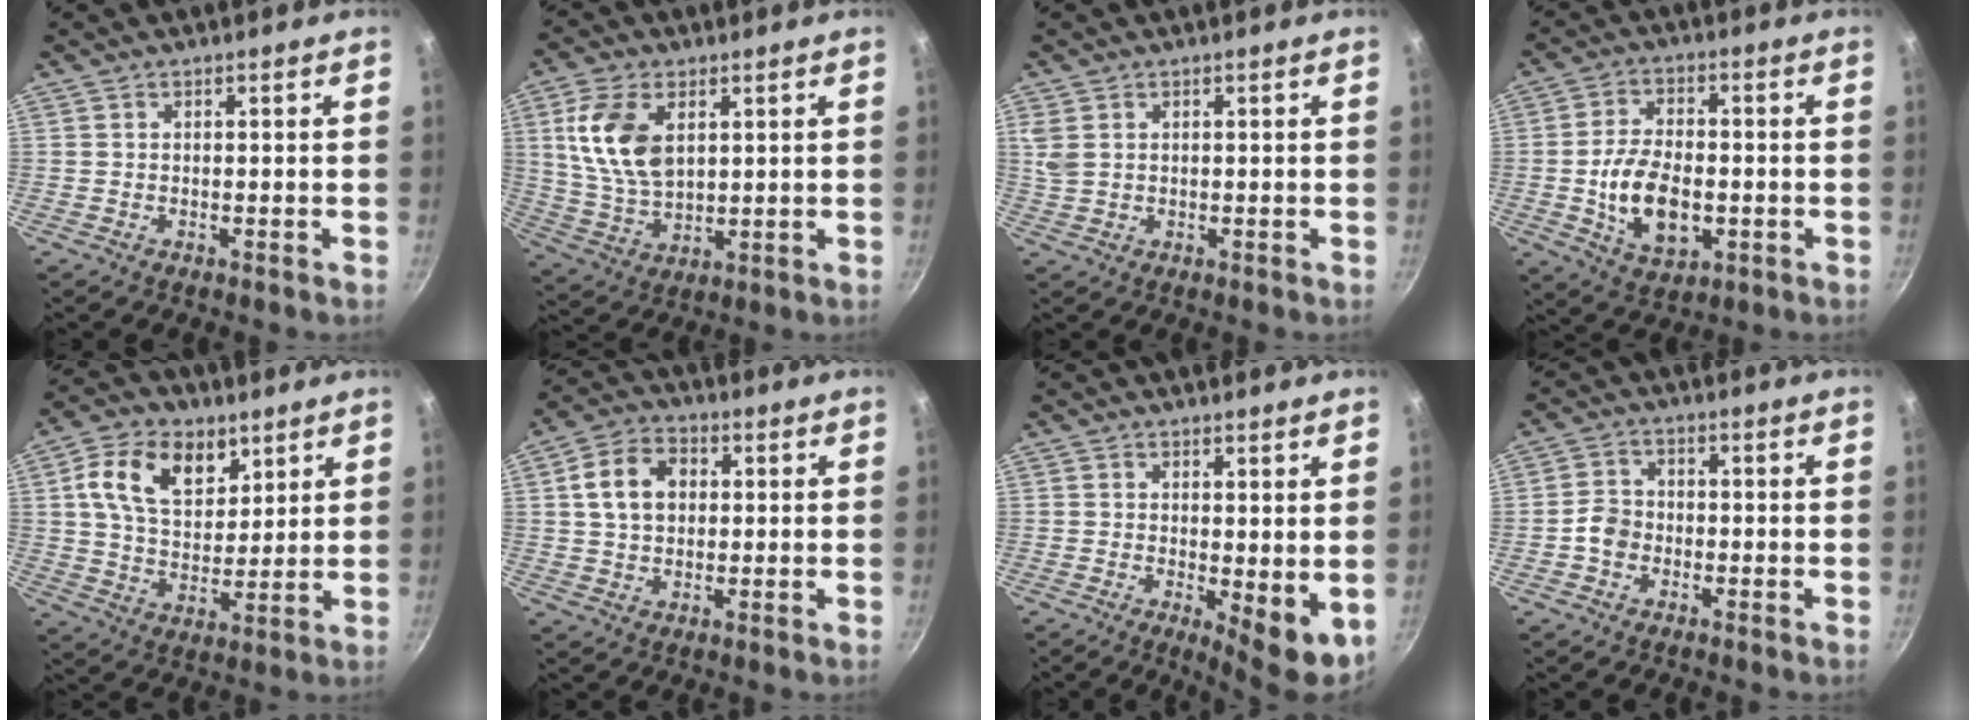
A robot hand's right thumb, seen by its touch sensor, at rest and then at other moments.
{"total": 12.8, "force": [3.8, 7.7, 9.6], "torque": [-0.174, -0.020, 0.081]}
{"total": 3.4, "force": [1.3, 2.4, 2.0], "torque": [-0.038, 0.000, 0.031]}
{"total": 12.3, "force": [-2.1, 7.3, 9.7], "torque": [-0.160, 0.008, -0.031]}
{"total": 13.8, "force": [5.8, 9.1, 8.5], "torque": [-0.121, -0.019, 0.097]}
{"total": 9.3, "force": [1.8, 6.9, 6.0], "torque": [-0.087, 0.014, 0.023]}
{"total": 6.6, "force": [0.3, 2.6, 6.1], "torque": [-0.074, -0.014, 0.011]}
{"total": 3.9, "force": [-1.4, 3.2, 1.7], "torque": [-0.016, 0.022, -0.032]}